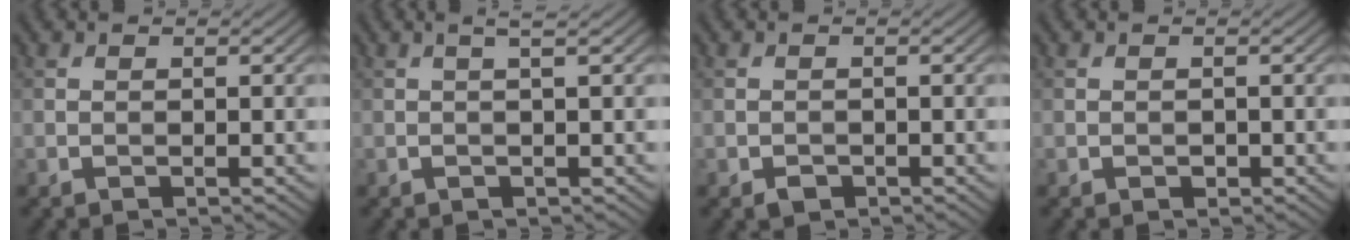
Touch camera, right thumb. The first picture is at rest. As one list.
[{"total": 1.8, "force": [0.4, 0.0, 1.8], "torque": [-0.029, 0.010, 0.001]}, {"total": 1.2, "force": [-0.7, 0.8, 0.5], "torque": [-0.006, -0.004, -0.014]}, {"total": 0.5, "force": [-0.2, 0.4, 0.3], "torque": [-0.002, -0.001, -0.005]}]